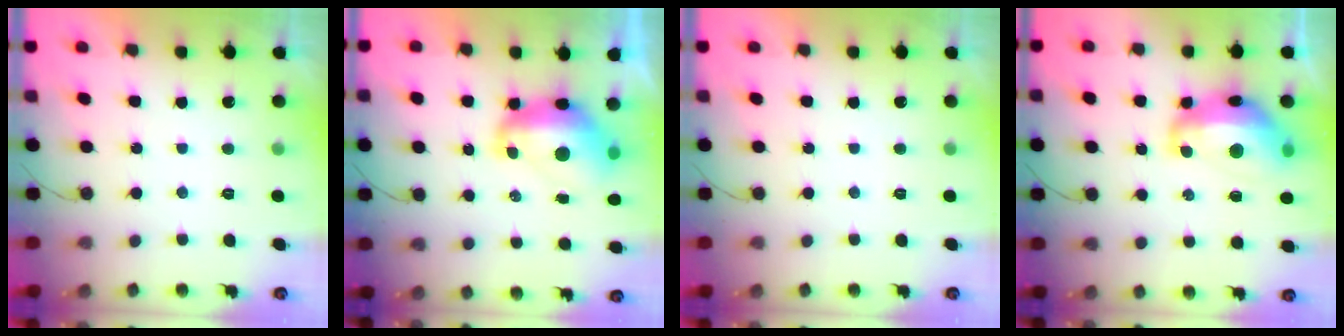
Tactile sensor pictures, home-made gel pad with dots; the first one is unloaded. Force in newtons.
{"total": 11.5, "press": 11.4, "slide": 1.2}
{"total": 0.0}
{"total": 15.3, "press": 15.2, "slide": 1.3}